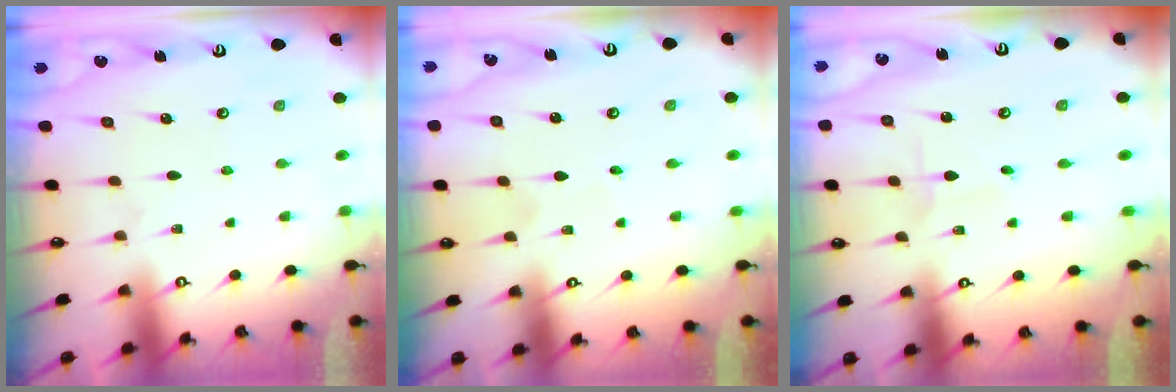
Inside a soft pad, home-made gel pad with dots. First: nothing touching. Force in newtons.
{"total": 0.7, "press": 0.7, "slide": 0.0}
{"total": 0.7, "press": 0.7, "slide": 0.0}